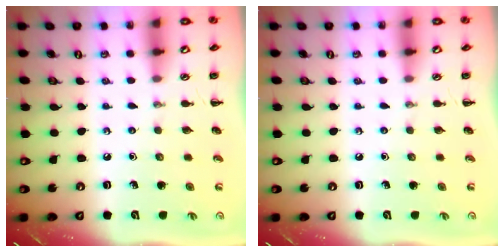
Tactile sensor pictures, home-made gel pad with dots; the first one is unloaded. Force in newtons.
{"total": 0.0}